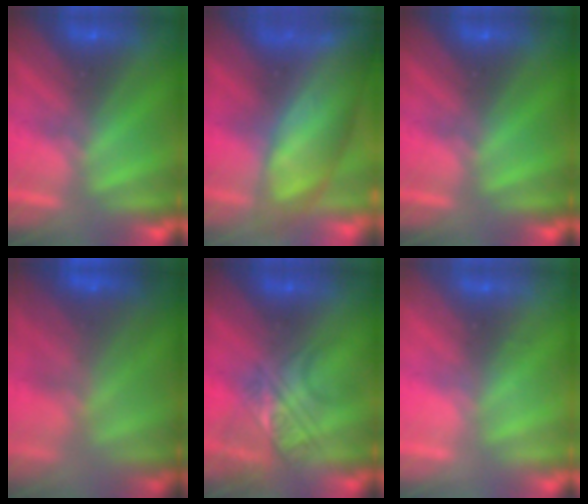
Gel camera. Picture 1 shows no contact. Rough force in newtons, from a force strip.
{"total": 8.1}
{"total": 0.0}
{"total": 9.2}
{"total": 2.4}
{"total": 1.9}